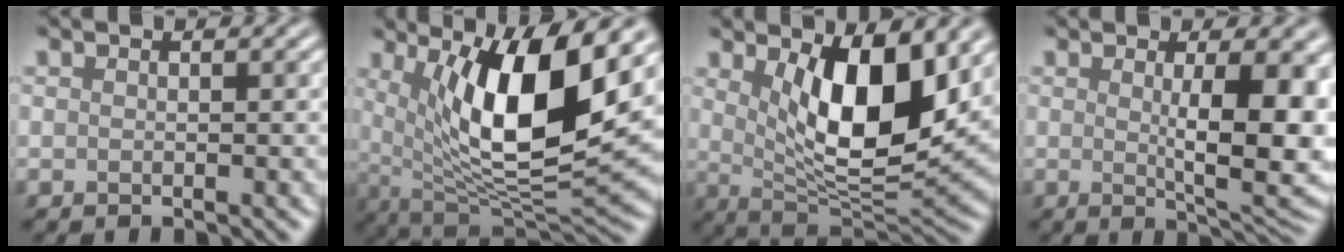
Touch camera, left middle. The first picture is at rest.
{"total": 11.9, "force": [3.6, 3.6, 10.7], "torque": [-0.171, -0.011, 0.069]}
{"total": 9.4, "force": [2.7, 3.6, 8.3], "torque": [-0.137, -0.023, 0.049]}
{"total": 8.2, "force": [0.7, 2.1, 7.8], "torque": [-0.108, -0.009, 0.020]}